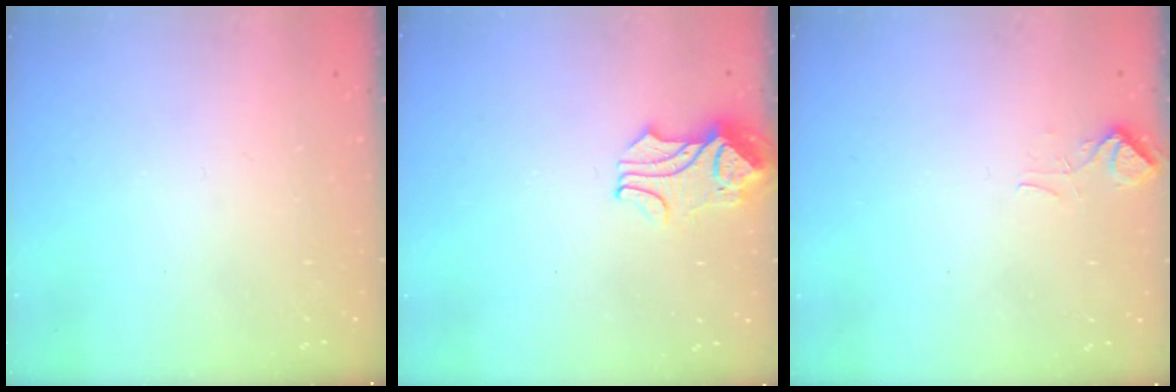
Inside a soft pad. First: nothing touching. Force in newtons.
{"total": 2.3, "press": 2.2, "slide": 0.7}
{"total": 2.6, "press": 2.5, "slide": 0.7}